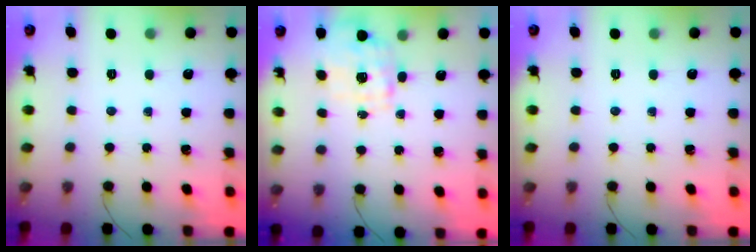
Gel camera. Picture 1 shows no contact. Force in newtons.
{"total": 1.7, "press": 1.6, "slide": 0.5}
{"total": 0.0}